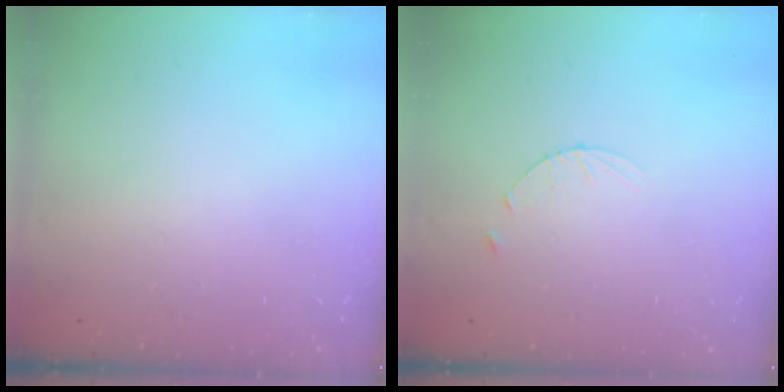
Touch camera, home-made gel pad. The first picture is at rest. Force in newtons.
{"total": 3.1, "press": 3.1, "slide": 0.3}